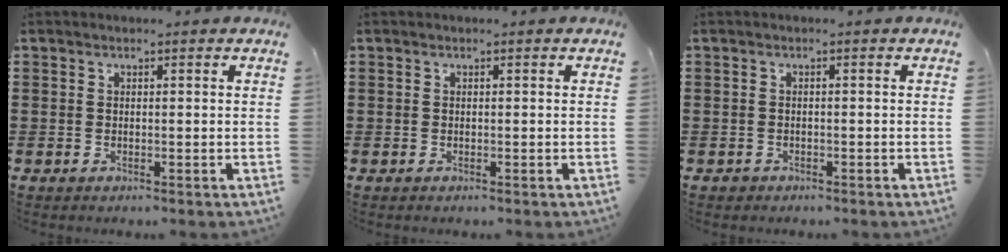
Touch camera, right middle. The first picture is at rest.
{"total": 0.0}
{"total": 0.5, "force": [-0.4, 0.3, 0.0], "torque": [-0.002, 0.001, -0.009]}